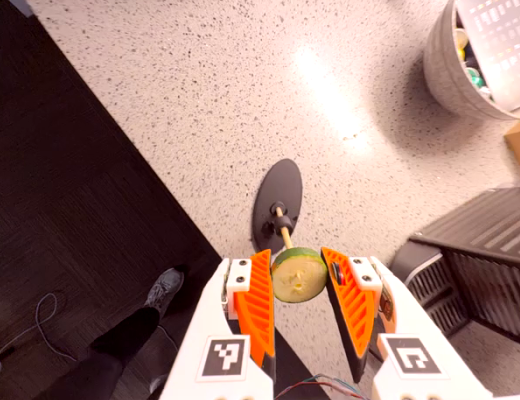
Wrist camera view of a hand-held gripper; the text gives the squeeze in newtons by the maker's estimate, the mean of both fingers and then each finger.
{"total": 11.0, "left": 11.3, "right": 10.7}